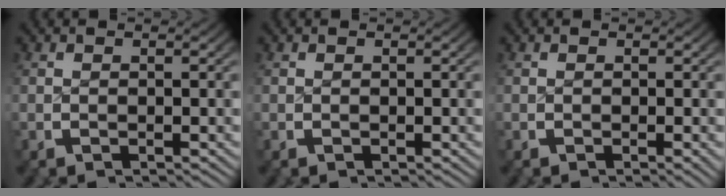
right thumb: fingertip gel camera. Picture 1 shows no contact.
{"total": 0.0}
{"total": 0.7, "force": [-0.2, -0.1, 0.7], "torque": [-0.010, 0.003, -0.004]}